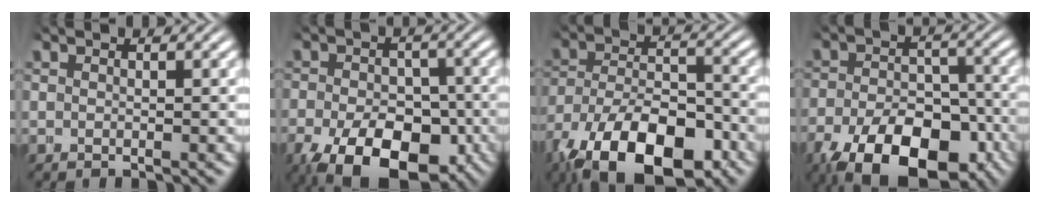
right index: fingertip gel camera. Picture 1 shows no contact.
{"total": 10.4, "force": [-6.4, 5.9, 5.5], "torque": [-0.100, -0.059, -0.066]}
{"total": 12.8, "force": [-7.3, 7.7, 7.2], "torque": [-0.149, -0.067, -0.074]}
{"total": 11.2, "force": [-7.5, 5.7, 5.9], "torque": [-0.095, -0.043, -0.092]}